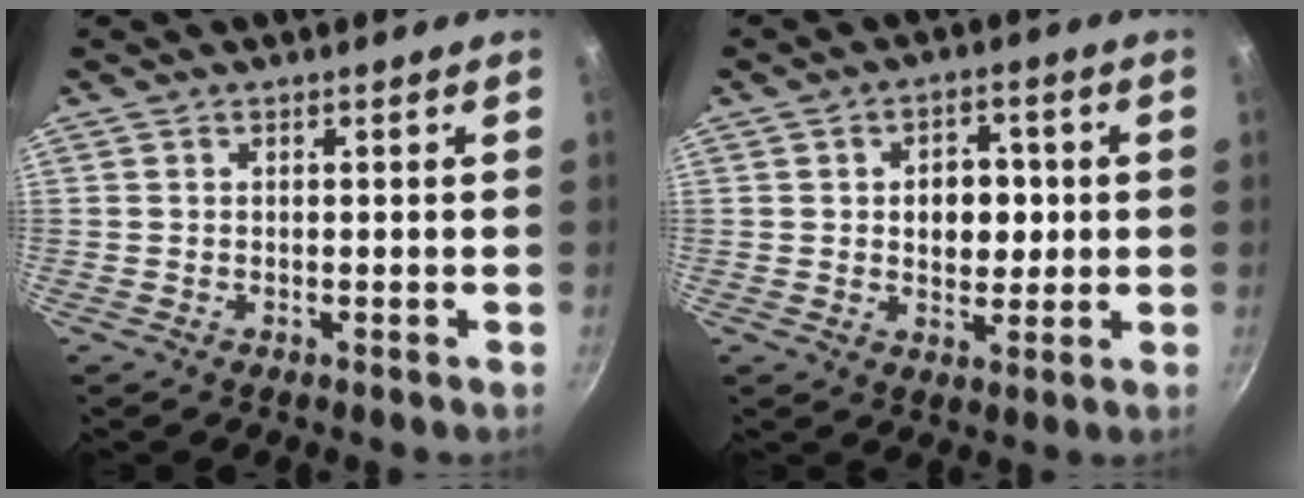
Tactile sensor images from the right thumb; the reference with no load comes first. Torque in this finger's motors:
{"motor_torque": [-0.17, 0.39, 0.17, 0.24, 0.04]}